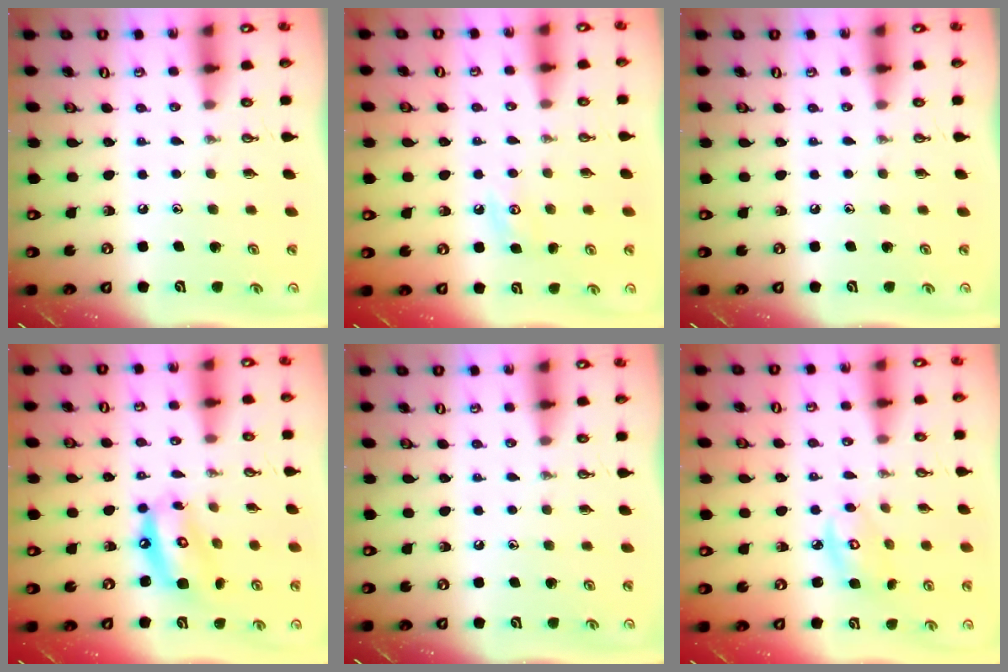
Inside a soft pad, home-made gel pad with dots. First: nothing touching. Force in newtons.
{"total": 5.4, "press": 5.4, "slide": 0.8}
{"total": 0.0}
{"total": 11.8, "press": 11.8, "slide": 1.2}
{"total": 0.0}
{"total": 5.5, "press": 5.5, "slide": 0.2}